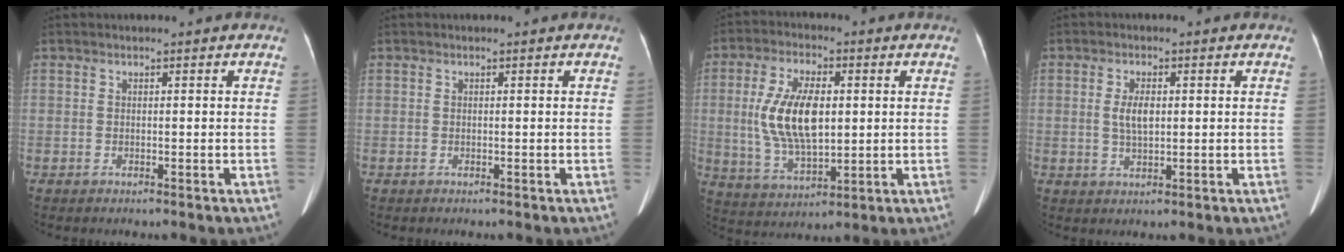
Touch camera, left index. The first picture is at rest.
{"total": 0.0}
{"total": 11.7, "force": [1.2, 5.0, 10.4], "torque": [-0.224, 0.009, 0.029]}
{"total": 3.5, "force": [0.4, 1.4, 3.2], "torque": [-0.068, 0.005, 0.012]}